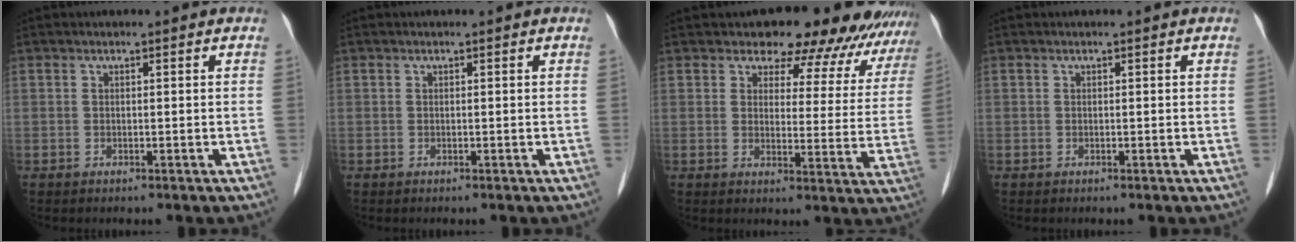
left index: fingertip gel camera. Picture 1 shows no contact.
{"total": 0.0}
{"total": 16.1, "force": [15.1, 4.9, 3.1], "torque": [0.005, -0.038, 0.134]}
{"total": 0.0}